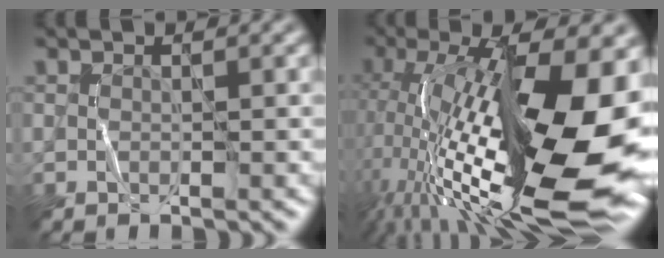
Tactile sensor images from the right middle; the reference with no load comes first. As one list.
[{"total": 17.4, "force": [-1.3, 6.6, 16.0], "torque": [-0.275, 0.009, -0.020]}]